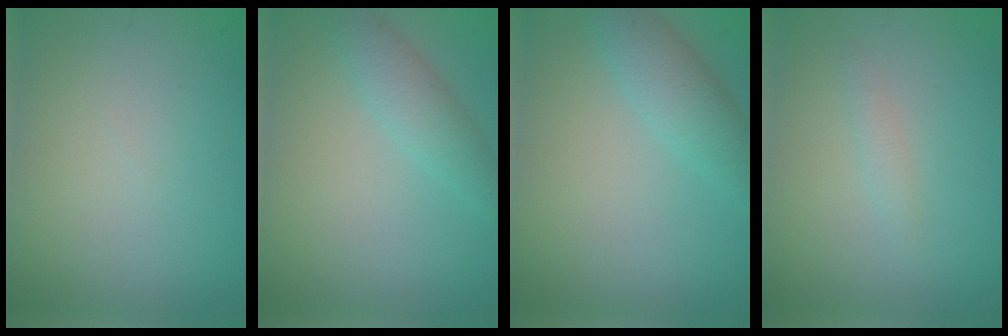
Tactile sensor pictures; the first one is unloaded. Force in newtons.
{"total": 3.0, "press": 3.0, "slide": 0.1}
{"total": 3.6, "press": 3.6, "slide": 0.0}
{"total": 1.0, "press": 1.0, "slide": 0.0}